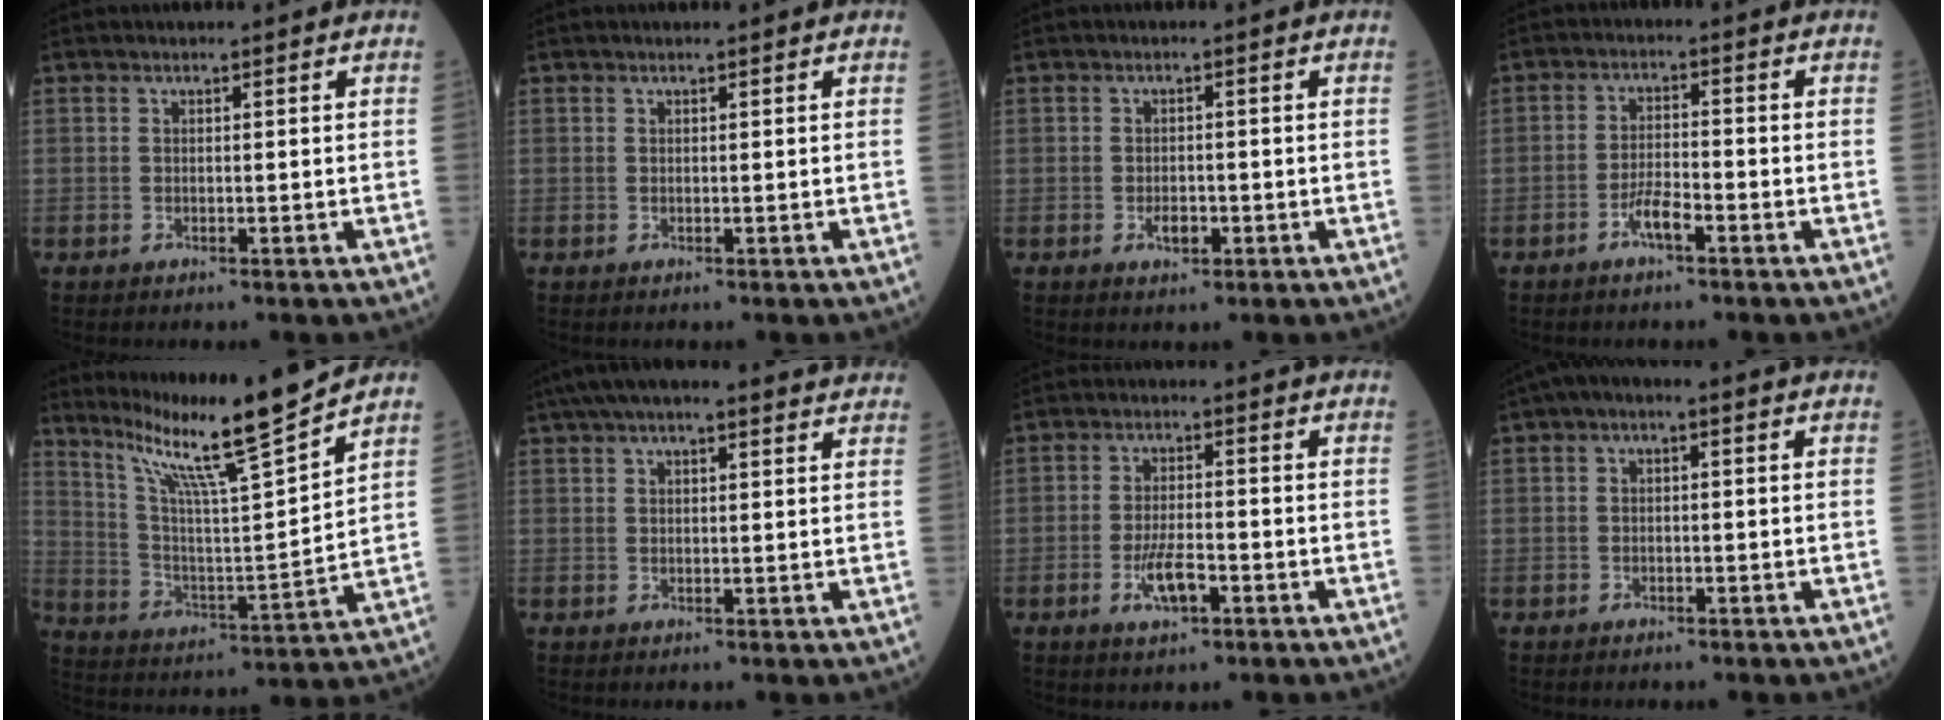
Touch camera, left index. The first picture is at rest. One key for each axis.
{"total": 0.0}
{"total": 2.1, "fx": -1.0, "fy": 1.1, "fz": 1.5, "tx": -0.025, "ty": 0.000, "tz": -0.013}
{"total": 3.6, "fx": -2.3, "fy": 0.6, "fz": 2.6, "tx": -0.050, "ty": 0.000, "tz": -0.047}
{"total": 15.6, "fx": 12.9, "fy": -1.6, "fz": 8.7, "tx": -0.157, "ty": -0.017, "tz": 0.223}
{"total": 12.6, "fx": 10.3, "fy": 2.8, "fz": 6.8, "tx": -0.108, "ty": 0.055, "tz": 0.137}
{"total": 4.8, "fx": -2.2, "fy": 1.4, "fz": 4.1, "tx": -0.081, "ty": -0.004, "tz": -0.040}
{"total": 2.7, "fx": 0.4, "fy": 1.1, "fz": 2.4, "tx": -0.037, "ty": 0.012, "tz": -0.001}